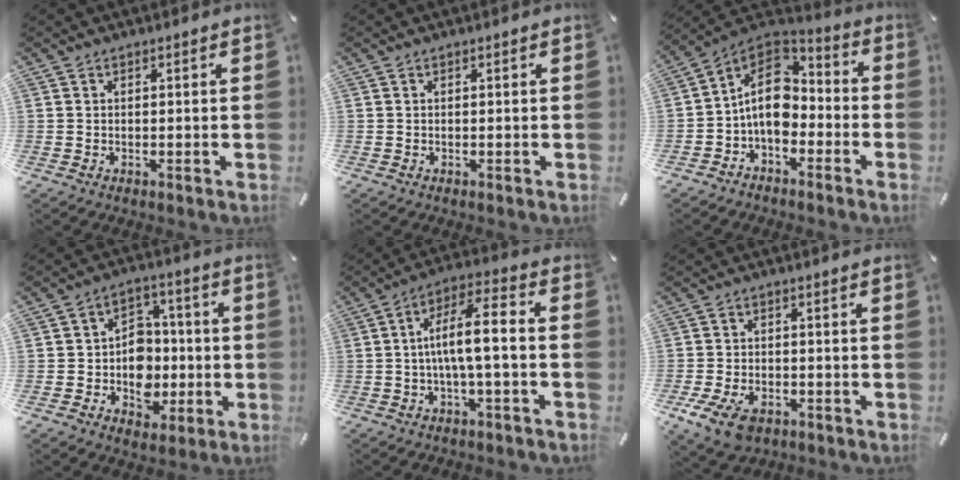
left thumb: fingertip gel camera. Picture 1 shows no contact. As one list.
[{"total": 0.0}, {"total": 12.6, "force": [-2.5, 8.9, 8.5], "torque": [-0.174, 0.012, -0.049]}, {"total": 10.4, "force": [-2.3, 9.5, 3.6], "torque": [-0.040, 0.022, -0.029]}, {"total": 10.4, "force": [-1.2, 2.3, 10.0], "torque": [-0.188, 0.000, -0.025]}, {"total": 7.5, "force": [-4.0, 4.6, 4.4], "torque": [-0.104, 0.013, -0.076]}]